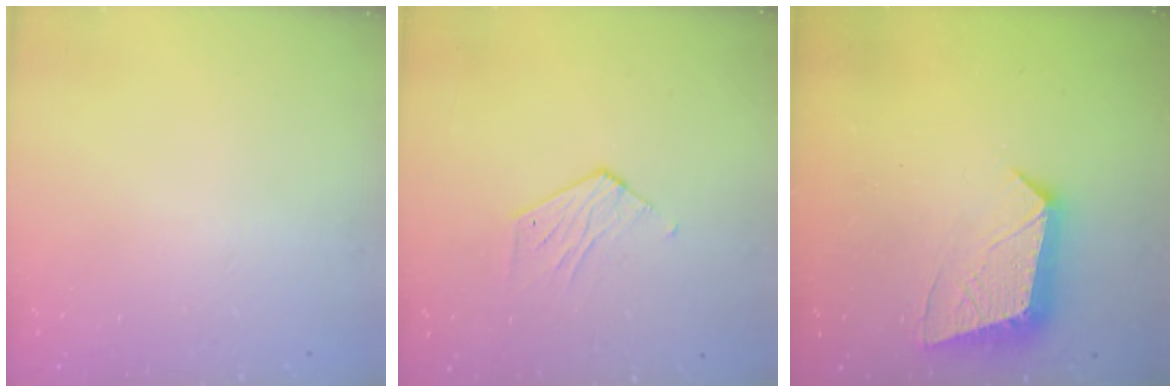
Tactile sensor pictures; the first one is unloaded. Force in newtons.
{"total": 5.3, "press": 5.3, "slide": 0.3}
{"total": 11.2, "press": 11.2, "slide": 0.6}